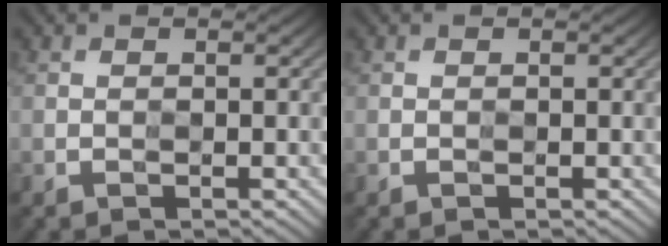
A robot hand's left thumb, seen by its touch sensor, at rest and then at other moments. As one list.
[{"total": 0.0}]